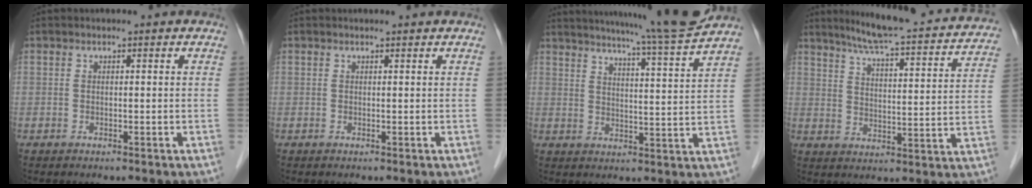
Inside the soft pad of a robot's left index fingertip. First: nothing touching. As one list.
[{"total": 0.8, "force": [0.8, -0.1, 0.2], "torque": [-0.009, 0.001, 0.012]}, {"total": 13.8, "force": [12.4, -2.2, 5.6], "torque": [-0.095, -0.033, 0.168]}, {"total": 21.5, "force": [19.2, 1.9, 9.5], "torque": [-0.138, -0.015, 0.245]}]